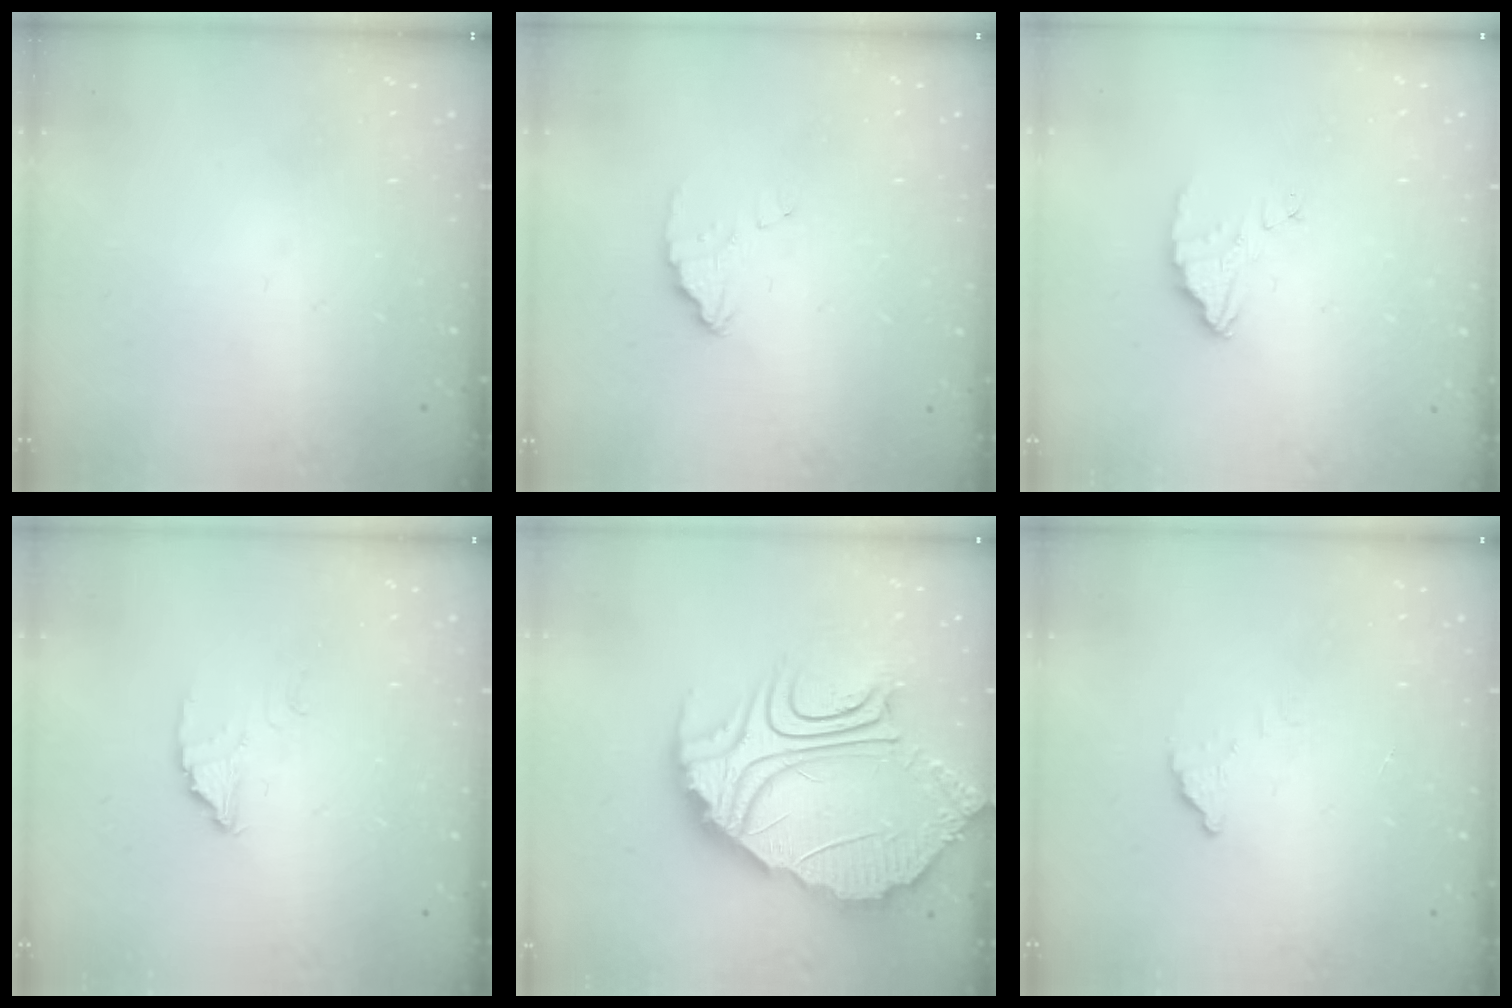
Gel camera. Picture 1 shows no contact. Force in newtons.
{"total": 2.7, "press": 2.7, "slide": 0.1}
{"total": 3.1, "press": 3.1, "slide": 0.1}
{"total": 2.8, "press": 2.8, "slide": 0.1}
{"total": 27.9, "press": 27.8, "slide": 2.5}
{"total": 2.8, "press": 2.8, "slide": 0.1}